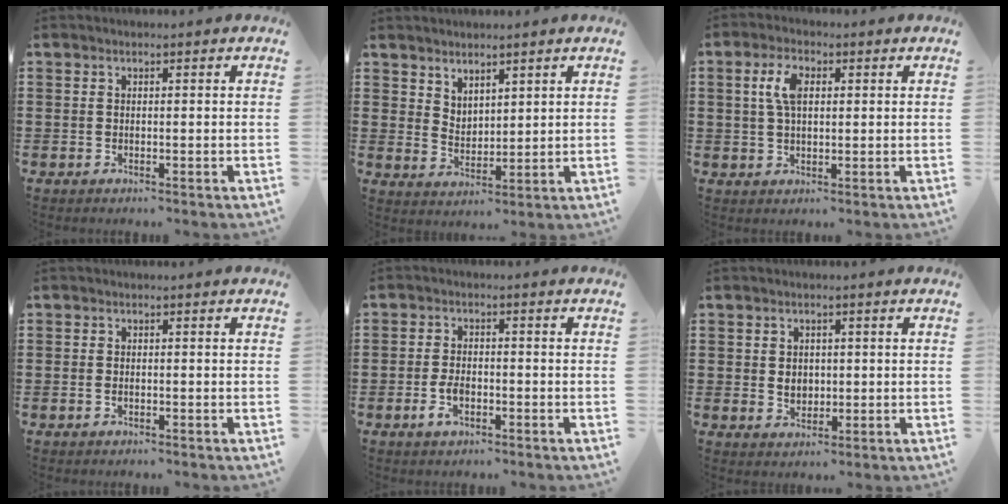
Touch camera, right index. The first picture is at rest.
{"total": 3.4, "force": [3.1, 1.3, -0.3], "torque": [-0.005, -0.006, 0.061]}
{"total": 5.0, "force": [1.3, 2.4, 4.2], "torque": [-0.090, 0.014, 0.021]}
{"total": 0.7, "force": [-0.2, 0.4, 0.6], "torque": [-0.014, -0.001, -0.003]}
{"total": 3.3, "force": [-1.2, 1.8, 2.5], "torque": [-0.061, -0.003, -0.026]}
{"total": 2.5, "force": [0.1, 2.1, 1.5], "torque": [-0.026, 0.004, -0.001]}